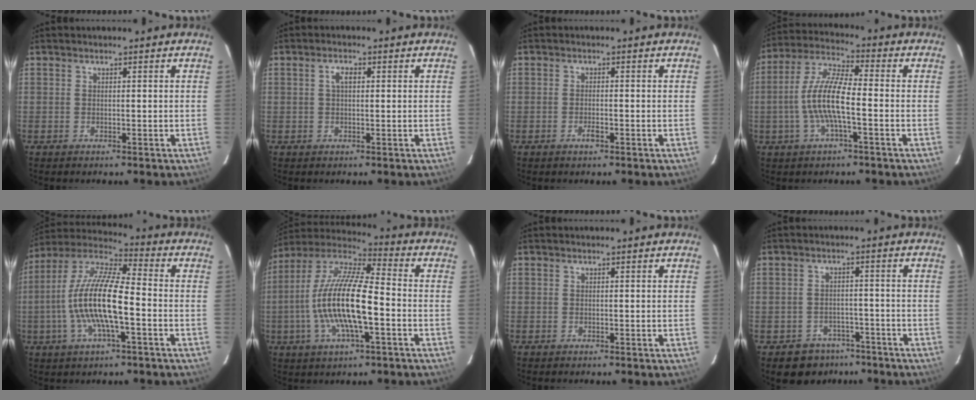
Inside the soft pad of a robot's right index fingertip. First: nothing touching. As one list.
[{"total": 2.2, "force": [0.5, 1.1, 1.9], "torque": [-0.036, 0.008, 0.009]}, {"total": 1.7, "force": [-0.9, 0.6, 1.3], "torque": [-0.026, 0.000, -0.016]}, {"total": 10.5, "force": [-2.3, 2.1, 10.1], "torque": [-0.213, 0.007, -0.047]}, {"total": 15.7, "force": [-3.3, 3.9, 14.8], "torque": [-0.291, 0.001, -0.071]}, {"total": 17.5, "force": [-3.7, 4.6, 16.5], "torque": [-0.321, -0.003, -0.079]}, {"total": 0.0}, {"total": 6.4, "force": [-4.3, 4.7, 0.5], "torque": [-0.021, 0.030, -0.051]}]